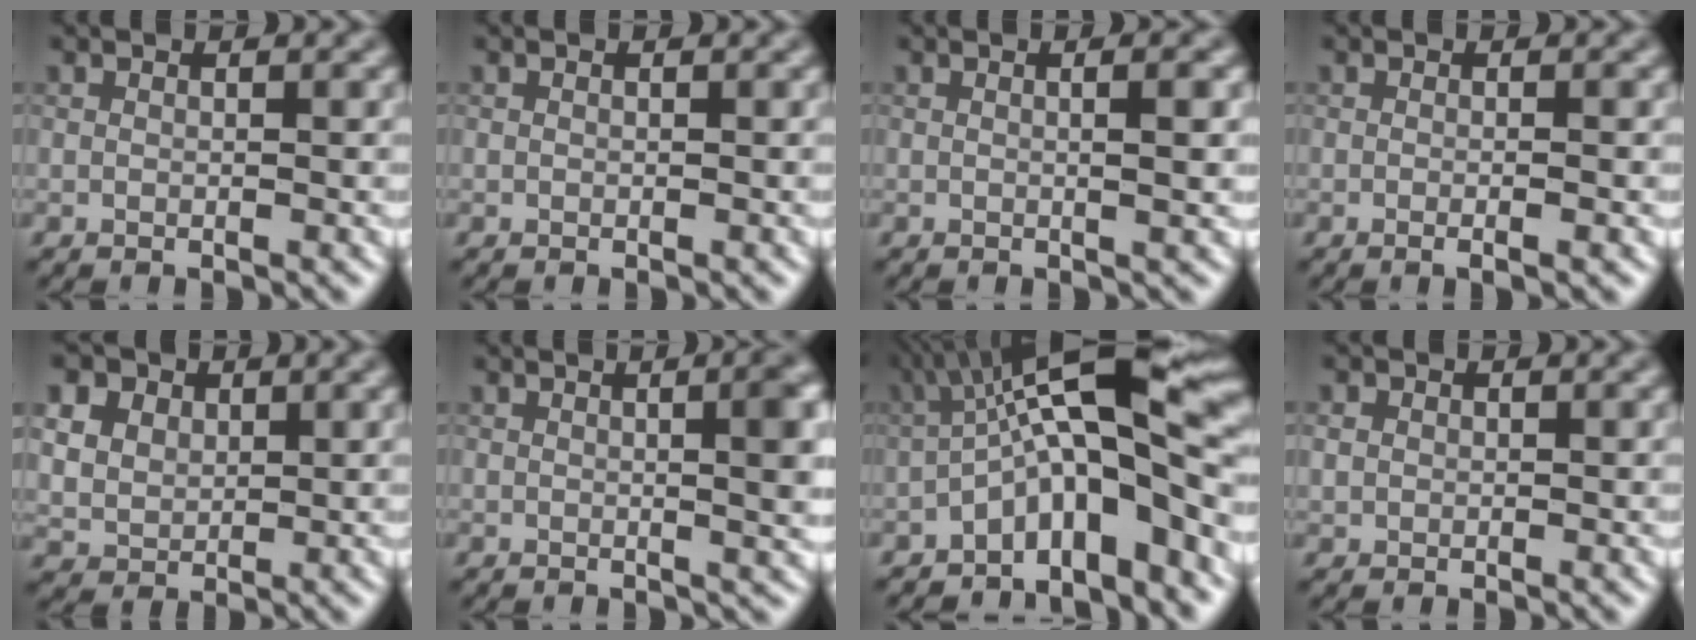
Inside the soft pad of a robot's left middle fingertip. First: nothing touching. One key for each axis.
{"total": 0.0}
{"total": 2.4, "fx": 0.0, "fy": 0.6, "fz": 2.3, "tx": -0.025, "ty": 0.014, "tz": -0.002}
{"total": 1.3, "fx": -0.7, "fy": 0.1, "fz": 1.2, "tx": -0.019, "ty": 0.003, "tz": -0.009}
{"total": 10.1, "fx": 5.2, "fy": 7.4, "fz": 4.4, "tx": -0.124, "ty": 0.038, "tz": 0.093}
{"total": 6.6, "fx": 1.1, "fy": 2.5, "fz": 5.9, "tx": -0.027, "ty": 0.024, "tz": 0.014}
{"total": 11.0, "fx": -1.4, "fy": 2.9, "fz": 10.5, "tx": -0.162, "ty": 0.033, "tz": -0.024}
{"total": 0.6, "fx": -0.2, "fy": 0.5, "fz": 0.0, "tx": -0.007, "ty": 0.003, "tz": 0.012}